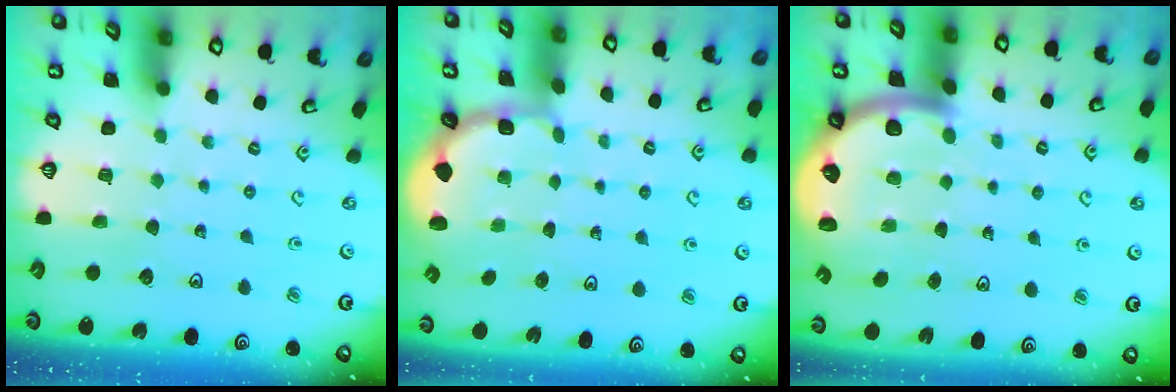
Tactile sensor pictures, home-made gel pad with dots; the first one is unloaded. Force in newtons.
{"total": 2.0, "press": 1.8, "slide": 0.7}
{"total": 6.2, "press": 6.1, "slide": 1.2}